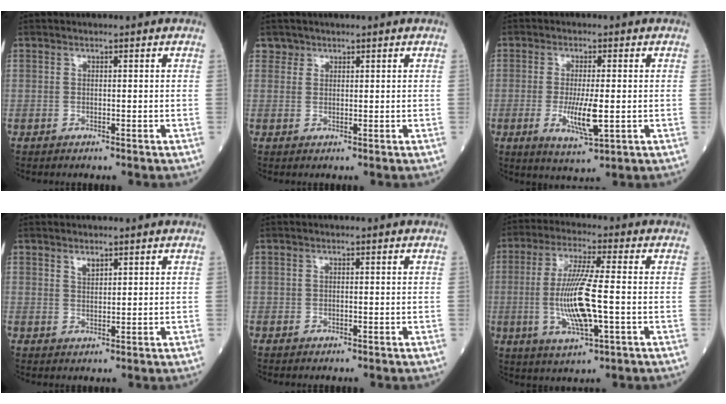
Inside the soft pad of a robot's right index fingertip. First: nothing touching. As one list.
[{"total": 1.2, "force": [0.9, 0.8, -0.3], "torque": [0.012, 0.004, 0.012]}, {"total": 6.4, "force": [-1.0, 1.2, 6.2], "torque": [-0.121, -0.014, -0.015]}, {"total": 1.5, "force": [1.2, 0.6, 0.8], "torque": [-0.015, -0.002, 0.024]}, {"total": 0.0}, {"total": 11.1, "force": [-1.4, 1.1, 11.0], "torque": [-0.226, -0.008, -0.026]}]